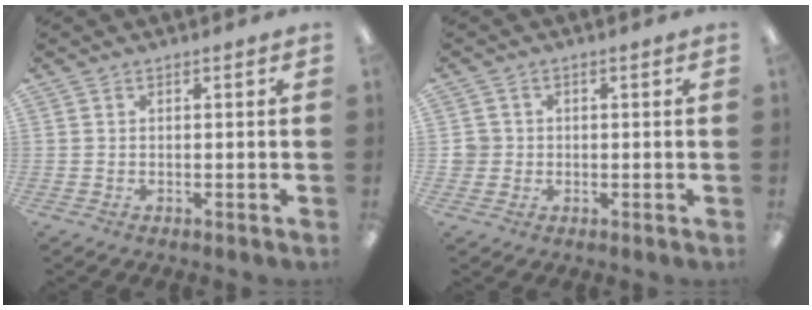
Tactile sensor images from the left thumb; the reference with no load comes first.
{"total": 3.1, "force": [0.1, 3.0, 0.3], "torque": [-0.003, 0.002, -0.002]}